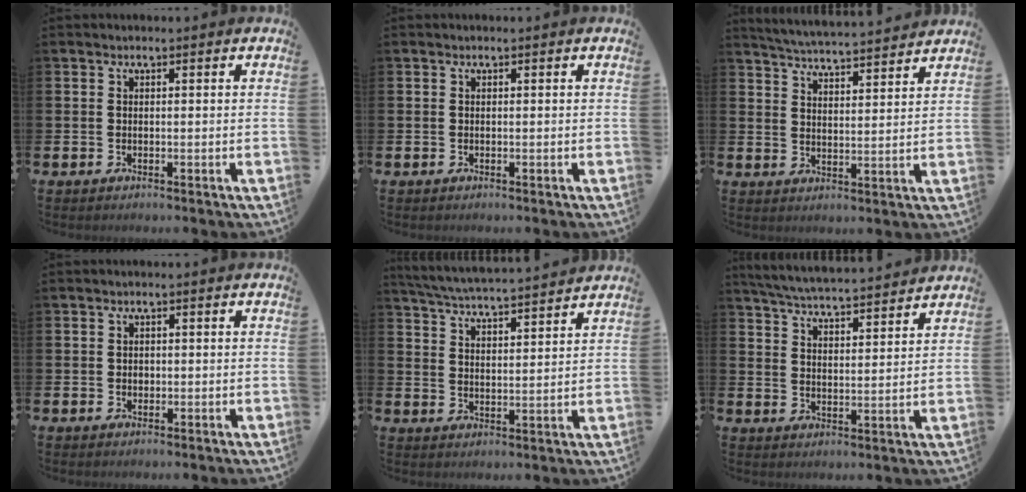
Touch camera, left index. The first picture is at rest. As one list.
[{"total": 0.0}, {"total": 5.2, "force": [5.1, -0.2, 0.4], "torque": [-0.027, -0.039, 0.089]}, {"total": 0.8, "force": [0.2, 0.7, 0.3], "torque": [0.007, 0.001, -0.002]}, {"total": 5.4, "force": [5.4, -0.1, 0.9], "torque": [-0.039, -0.042, 0.092]}, {"total": 5.7, "force": [5.7, 0.1, 0.9], "torque": [-0.039, -0.041, 0.098]}]